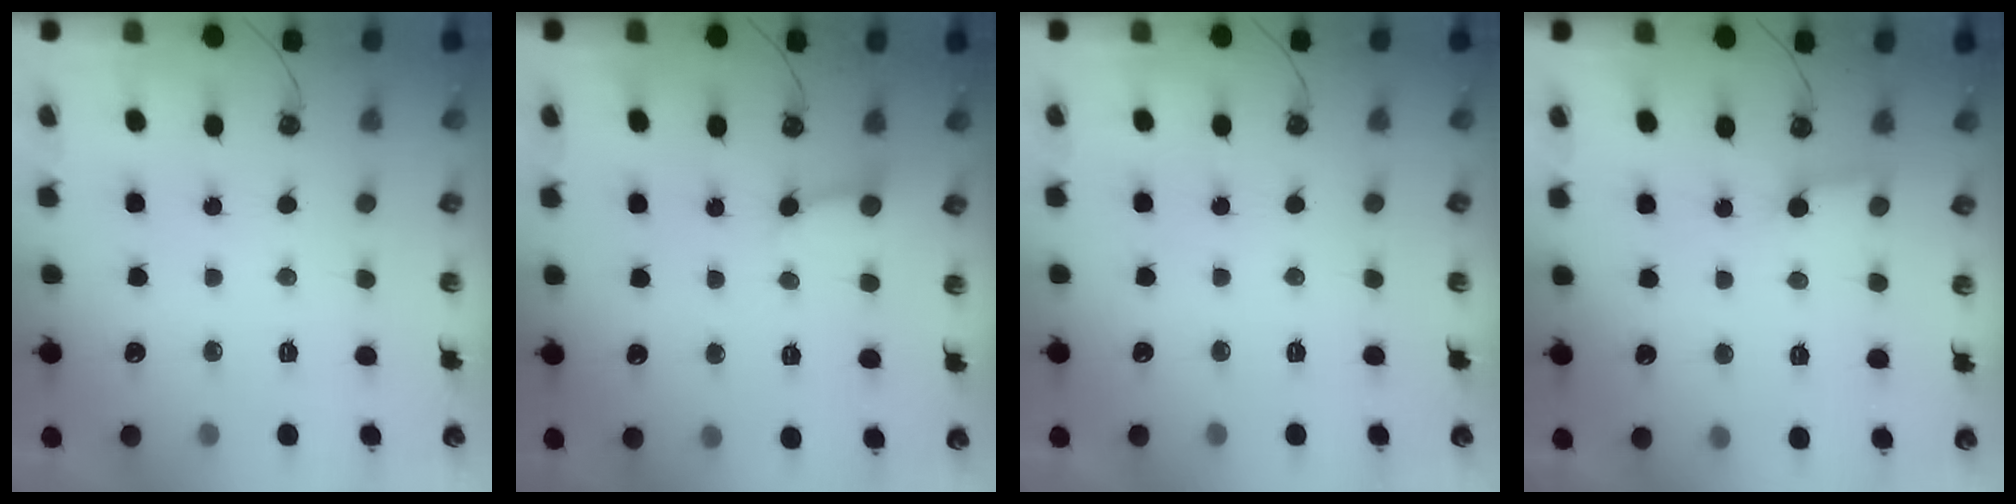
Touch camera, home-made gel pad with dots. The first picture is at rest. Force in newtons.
{"total": 2.7, "press": 2.7, "slide": 0.3}
{"total": 0.0}
{"total": 4.1, "press": 4.1, "slide": 0.3}